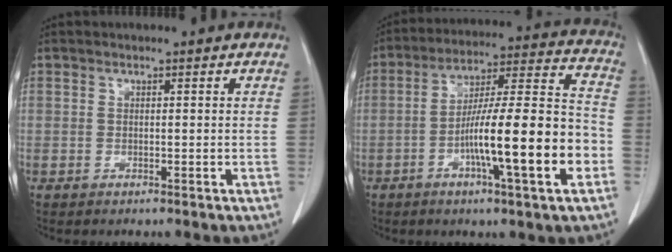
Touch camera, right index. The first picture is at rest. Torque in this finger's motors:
{"motor_torque": [1.97, -0.17, 1.05, 0.19]}